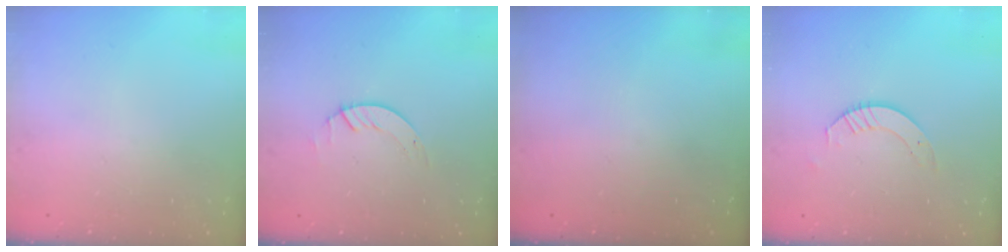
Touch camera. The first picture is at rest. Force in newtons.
{"total": 1.4, "press": 1.4, "slide": 0.2}
{"total": 0.0}
{"total": 3.2, "press": 3.2, "slide": 0.3}